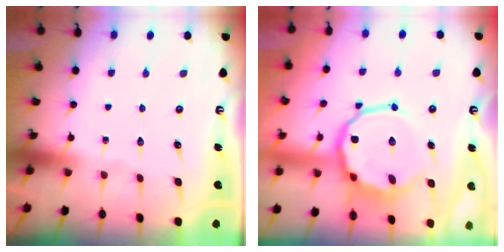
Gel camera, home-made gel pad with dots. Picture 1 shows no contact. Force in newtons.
{"total": 11.3, "press": 10.9, "slide": 2.9}